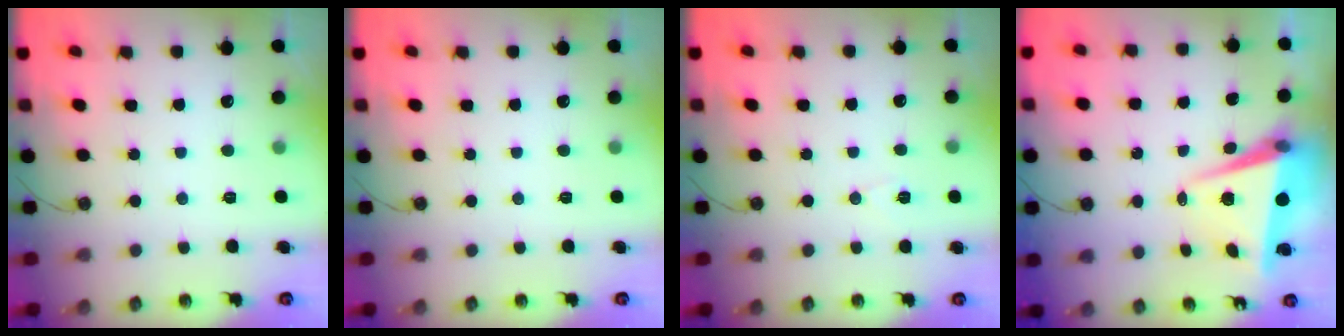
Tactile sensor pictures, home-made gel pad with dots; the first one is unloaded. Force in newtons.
{"total": 0.0}
{"total": 5.4, "press": 4.7, "slide": 2.7}
{"total": 7.6, "press": 7.5, "slide": 1.2}